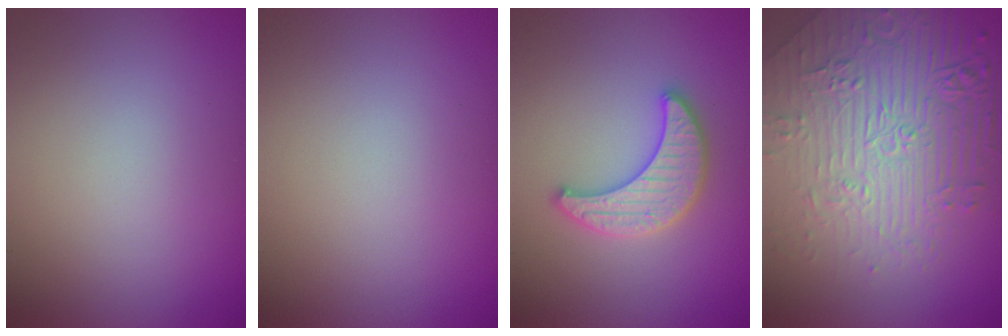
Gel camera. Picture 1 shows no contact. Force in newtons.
{"total": 0.0}
{"total": 4.4, "press": 4.3, "slide": 0.8}
{"total": 8.6, "press": 5.9, "slide": 6.2}